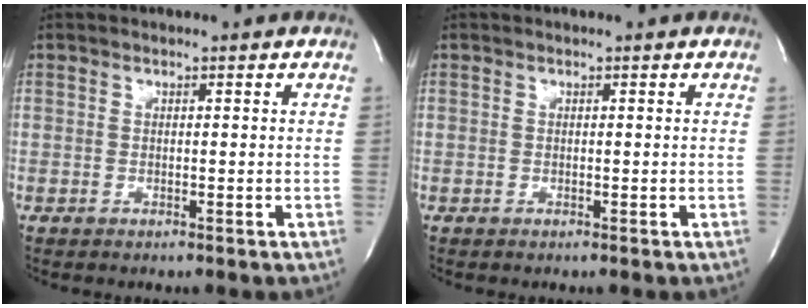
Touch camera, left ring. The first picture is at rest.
{"total": 0.0}